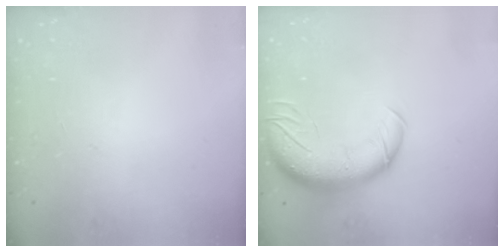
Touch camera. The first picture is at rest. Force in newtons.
{"total": 13.4, "press": 13.0, "slide": 3.3}